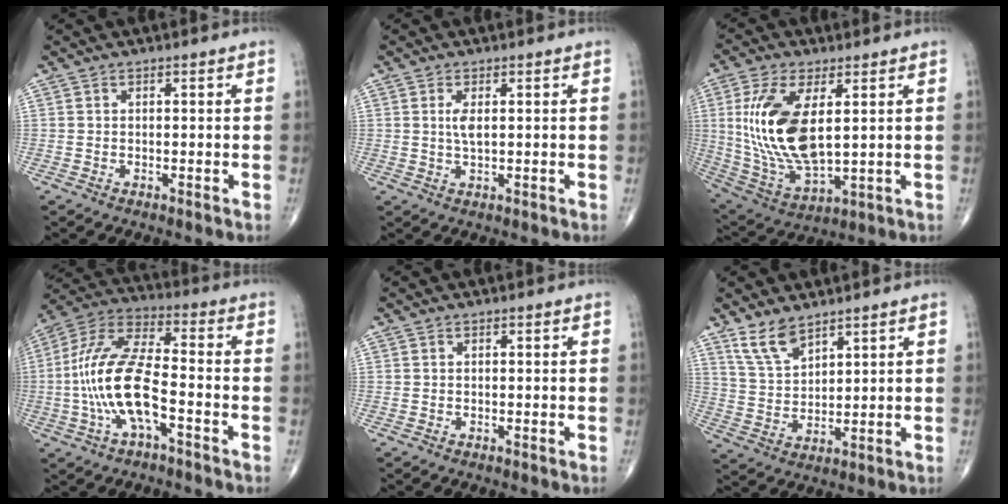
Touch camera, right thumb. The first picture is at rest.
{"total": 2.7, "force": [0.6, 0.9, 2.4], "torque": [-0.051, -0.003, 0.015]}
{"total": 17.8, "force": [3.2, 8.2, 15.5], "torque": [-0.314, -0.021, 0.075]}
{"total": 15.7, "force": [-3.8, 6.1, 14.0], "torque": [-0.294, 0.044, -0.075]}
{"total": 0.0}
{"total": 7.0, "force": [5.2, 2.8, 3.6], "torque": [-0.061, -0.028, 0.113]}